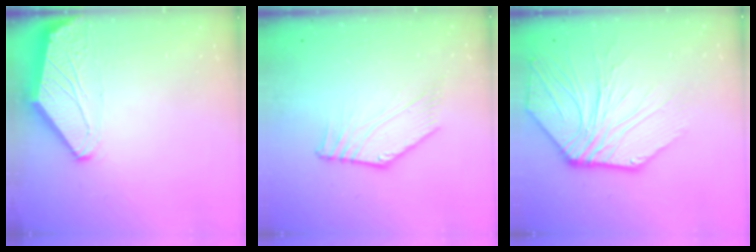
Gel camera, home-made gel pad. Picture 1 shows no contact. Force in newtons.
{"total": 0.6, "press": 0.1, "slide": 0.6}
{"total": 10.1, "press": 10.0, "slide": 1.4}